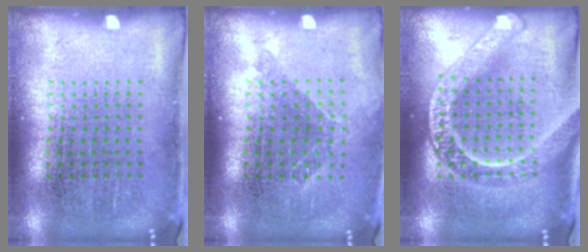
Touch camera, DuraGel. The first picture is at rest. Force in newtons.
{"total": 1.0, "press": 0.9, "slide": 0.5}
{"total": 3.4, "press": 3.4, "slide": 0.3}